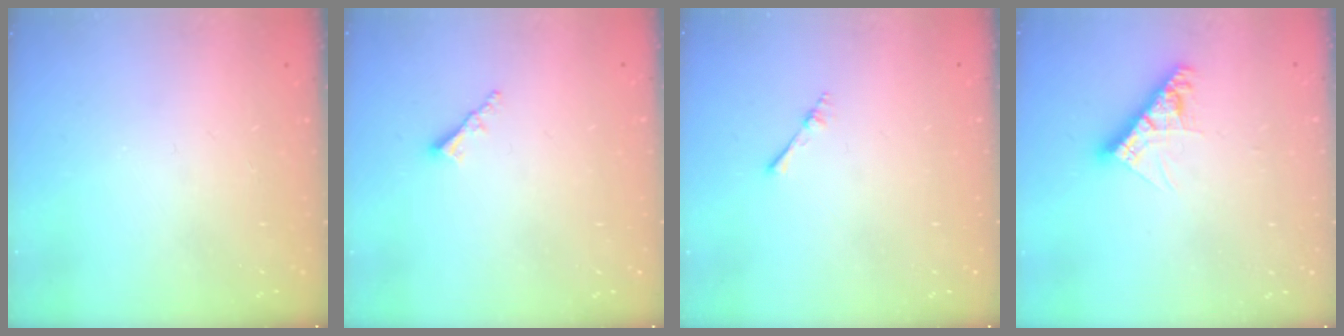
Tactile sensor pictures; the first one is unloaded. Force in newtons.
{"total": 2.3, "press": 2.2, "slide": 0.6}
{"total": 2.2, "press": 2.1, "slide": 0.3}
{"total": 8.4, "press": 8.4, "slide": 0.3}